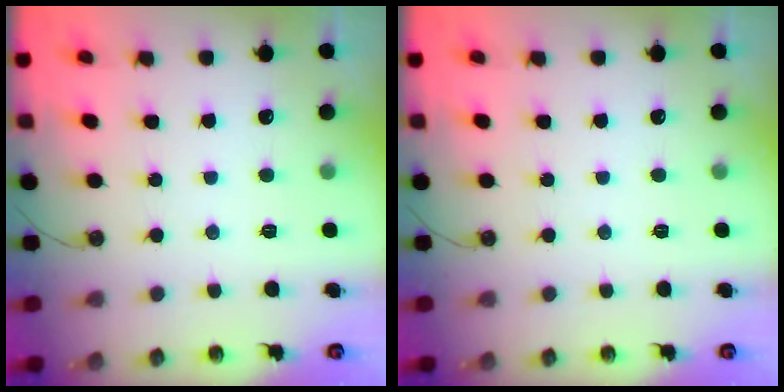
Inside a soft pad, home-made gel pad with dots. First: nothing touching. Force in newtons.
{"total": 0.0}